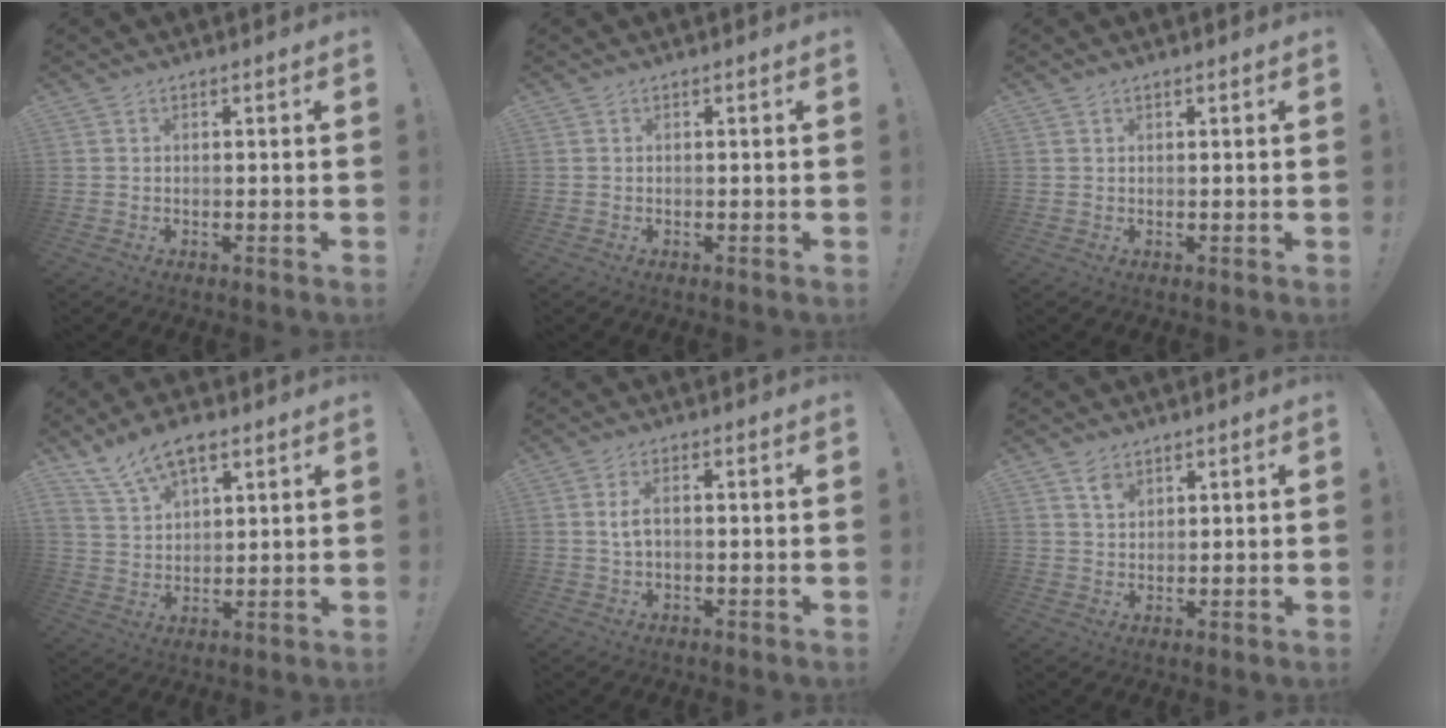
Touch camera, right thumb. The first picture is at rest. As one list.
[{"total": 0.0}, {"total": 0.7, "force": [0.5, 0.3, 0.3], "torque": [-0.004, -0.001, 0.010]}, {"total": 10.4, "force": [7.2, 4.9, 5.7], "torque": [-0.108, -0.030, 0.139]}, {"total": 3.5, "force": [0.2, 1.6, 3.1], "torque": [-0.056, 0.006, 0.003]}, {"total": 3.9, "force": [2.7, 2.2, 1.8], "torque": [-0.019, -0.017, 0.046]}]